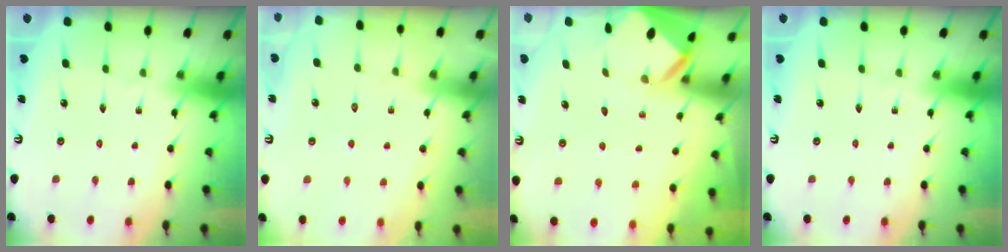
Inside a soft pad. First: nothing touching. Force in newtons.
{"total": 5.7, "press": 5.7, "slide": 0.7}
{"total": 3.2, "press": 3.2, "slide": 0.2}
{"total": 0.0}